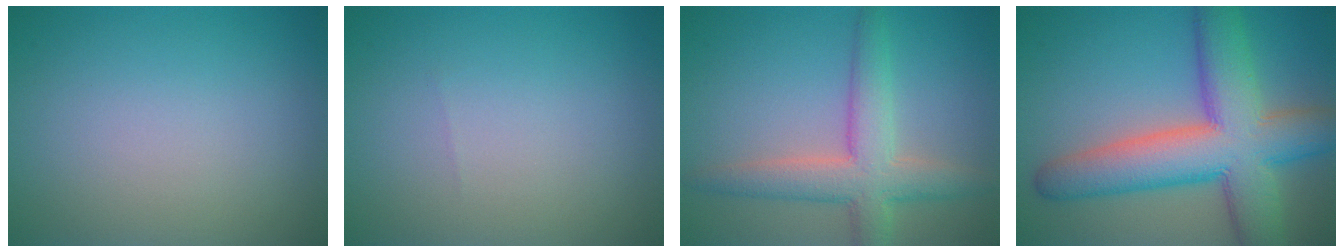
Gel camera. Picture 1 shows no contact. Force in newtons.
{"total": 0.0}
{"total": 5.3, "press": 5.3, "slide": 0.2}
{"total": 11.2, "press": 11.2, "slide": 0.6}